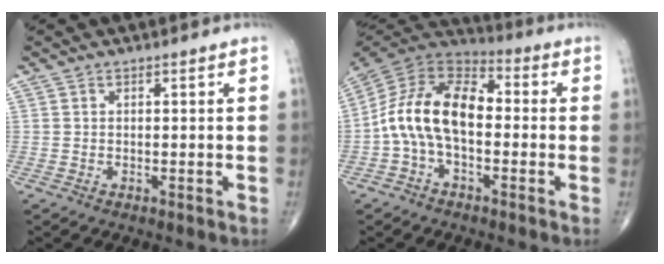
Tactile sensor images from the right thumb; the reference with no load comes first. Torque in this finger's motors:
{"motor_torque": [1.67, 1.67, 0.47, -0.46, 0.42]}